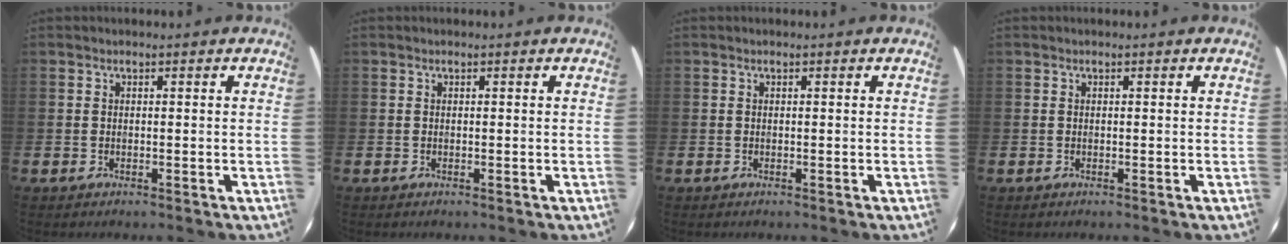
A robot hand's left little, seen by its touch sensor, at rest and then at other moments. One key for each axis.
{"total": 0.0}
{"total": 0.0}
{"total": 0.0}